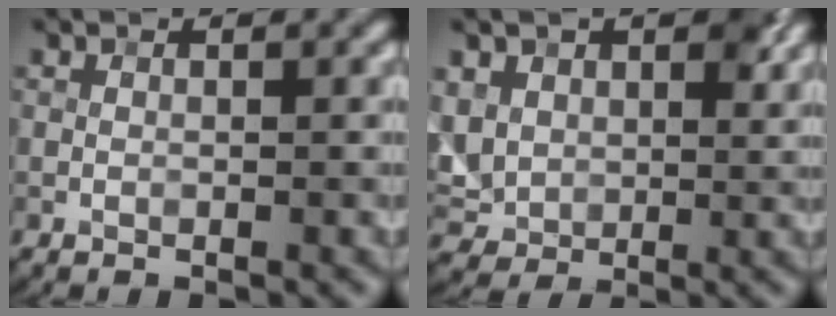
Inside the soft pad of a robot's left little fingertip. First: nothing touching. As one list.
[{"total": 6.1, "force": [2.2, 4.8, 3.0], "torque": [-0.089, 0.003, 0.039]}]